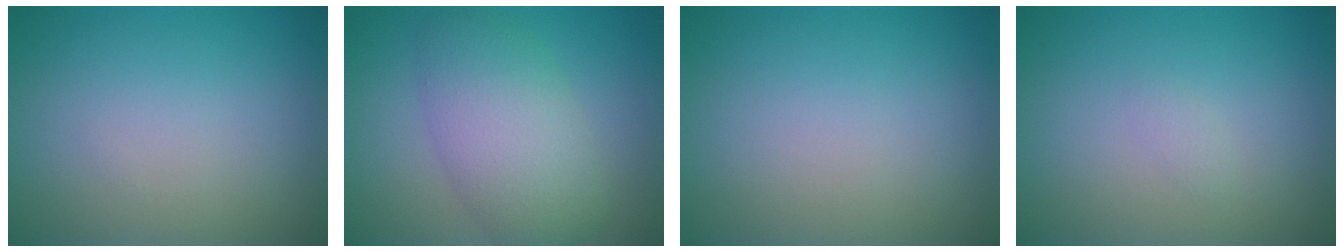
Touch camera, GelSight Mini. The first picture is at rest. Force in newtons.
{"total": 6.2, "press": 6.2, "slide": 0.3}
{"total": 0.0}
{"total": 0.6, "press": 0.6, "slide": 0.0}